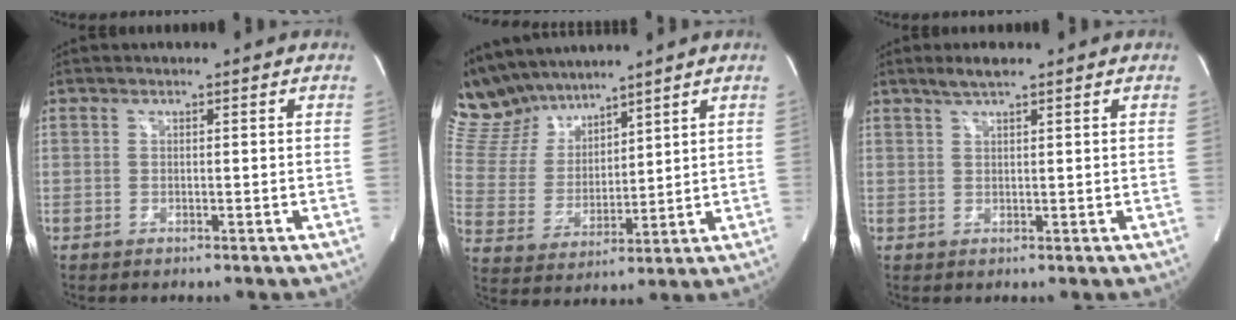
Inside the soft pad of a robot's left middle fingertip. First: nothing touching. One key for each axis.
{"total": 11.4, "fx": 10.5, "fy": 3.7, "fz": 2.8, "tx": -0.078, "ty": 0.020, "tz": 0.219}
{"total": 2.9, "fx": 2.2, "fy": 0.2, "fz": 1.8, "tx": -0.045, "ty": 0.005, "tz": 0.042}